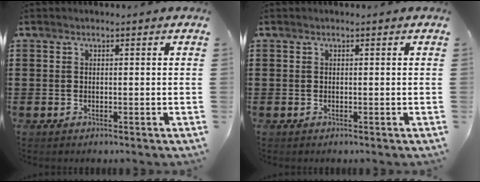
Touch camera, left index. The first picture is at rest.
{"total": 0.0}